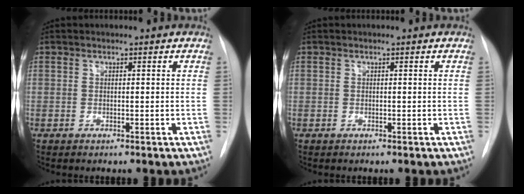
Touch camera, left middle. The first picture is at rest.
{"total": 0.0}